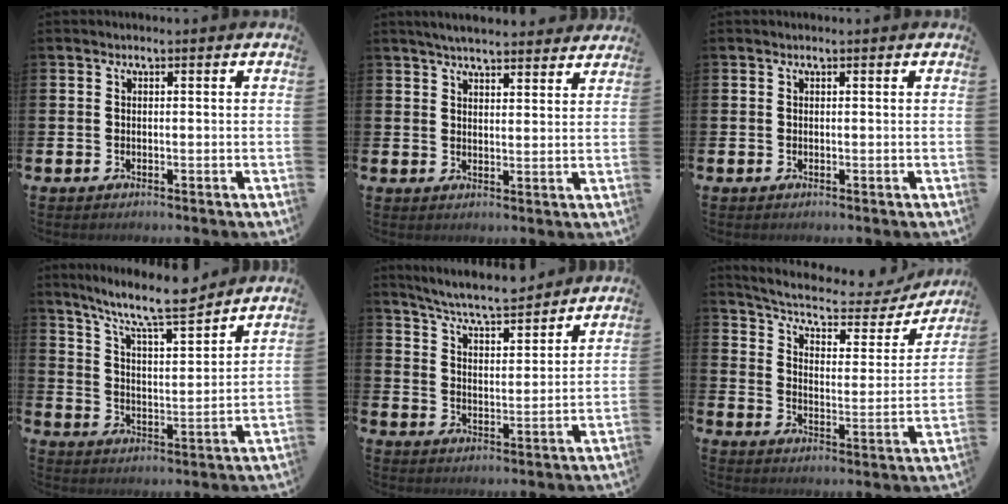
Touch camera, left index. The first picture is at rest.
{"total": 4.6, "force": [4.5, 0.6, 1.1], "torque": [-0.032, -0.017, 0.081]}
{"total": 0.0}
{"total": 9.6, "force": [8.7, 1.0, 3.9], "torque": [-0.102, -0.054, 0.152]}
{"total": 6.8, "force": [6.5, 0.4, 2.0], "torque": [-0.065, -0.040, 0.115]}
{"total": 6.2, "force": [5.3, 1.9, 2.7], "torque": [-0.077, -0.038, 0.082]}